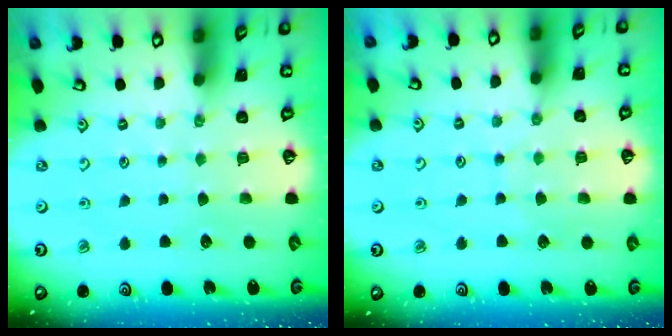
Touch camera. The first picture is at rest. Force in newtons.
{"total": 5.1, "press": 5.1, "slide": 0.5}